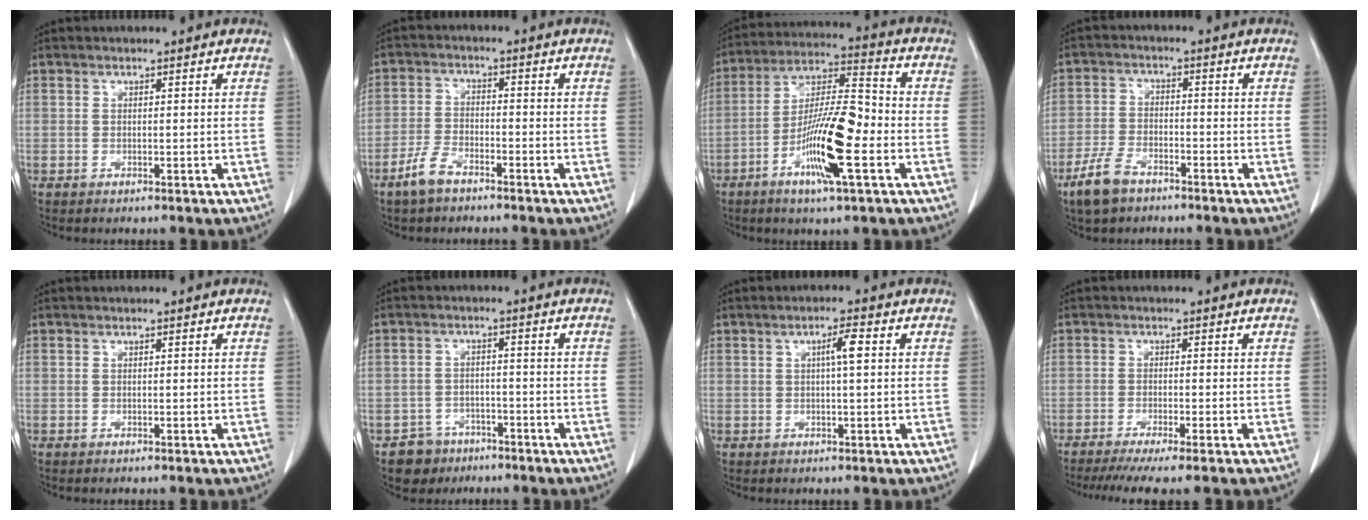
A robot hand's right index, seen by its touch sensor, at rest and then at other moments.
{"total": 4.6, "force": [-3.4, 1.9, 2.4], "torque": [-0.055, 0.001, -0.063]}
{"total": 14.3, "force": [-4.7, 1.8, 13.4], "torque": [-0.247, -0.002, -0.086]}
{"total": 6.2, "force": [-4.3, 3.0, 3.3], "torque": [-0.077, -0.001, -0.078]}
{"total": 0.0}
{"total": 4.7, "force": [-3.0, 3.6, -0.1], "torque": [0.008, 0.014, -0.043]}
{"total": 2.9, "force": [0.6, 0.1, 2.9], "torque": [-0.049, 0.003, 0.010]}
{"total": 7.7, "force": [-6.2, -0.4, 4.6], "torque": [-0.062, -0.017, -0.097]}